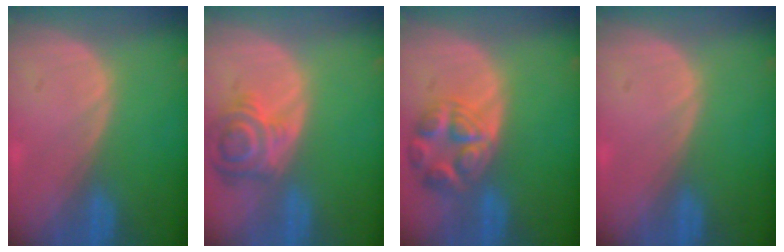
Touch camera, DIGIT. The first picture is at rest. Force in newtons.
{"total": 6.8, "press": 6.5, "slide": 2.0}
{"total": 7.9, "press": 7.0, "slide": 3.6}
{"total": 0.0}